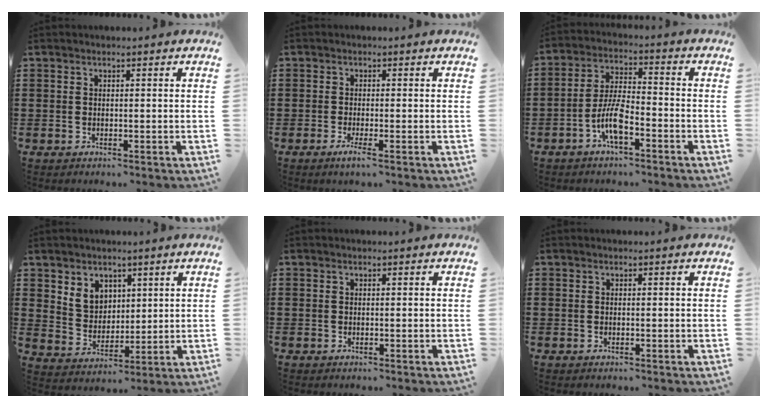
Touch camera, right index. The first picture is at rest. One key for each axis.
{"total": 1.8, "fx": -1.1, "fy": 0.0, "fz": 1.5, "tx": -0.032, "ty": -0.008, "tz": -0.022}
{"total": 7.1, "fx": -3.5, "fy": 2.1, "fz": 5.7, "tx": -0.136, "ty": -0.006, "tz": -0.072}
{"total": 5.4, "fx": 3.0, "fy": 4.4, "fz": 1.1, "tx": -0.038, "ty": 0.004, "tz": 0.056}
{"total": 0.0}
{"total": 0.0}